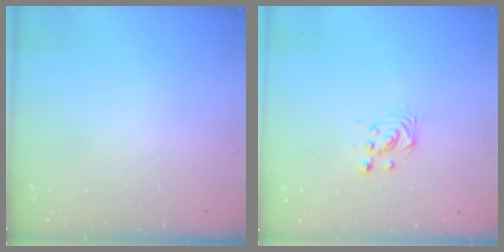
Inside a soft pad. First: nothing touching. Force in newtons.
{"total": 3.7, "press": 3.7, "slide": 0.3}